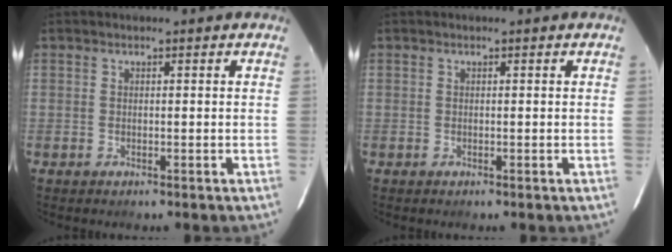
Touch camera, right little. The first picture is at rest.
{"total": 0.0}